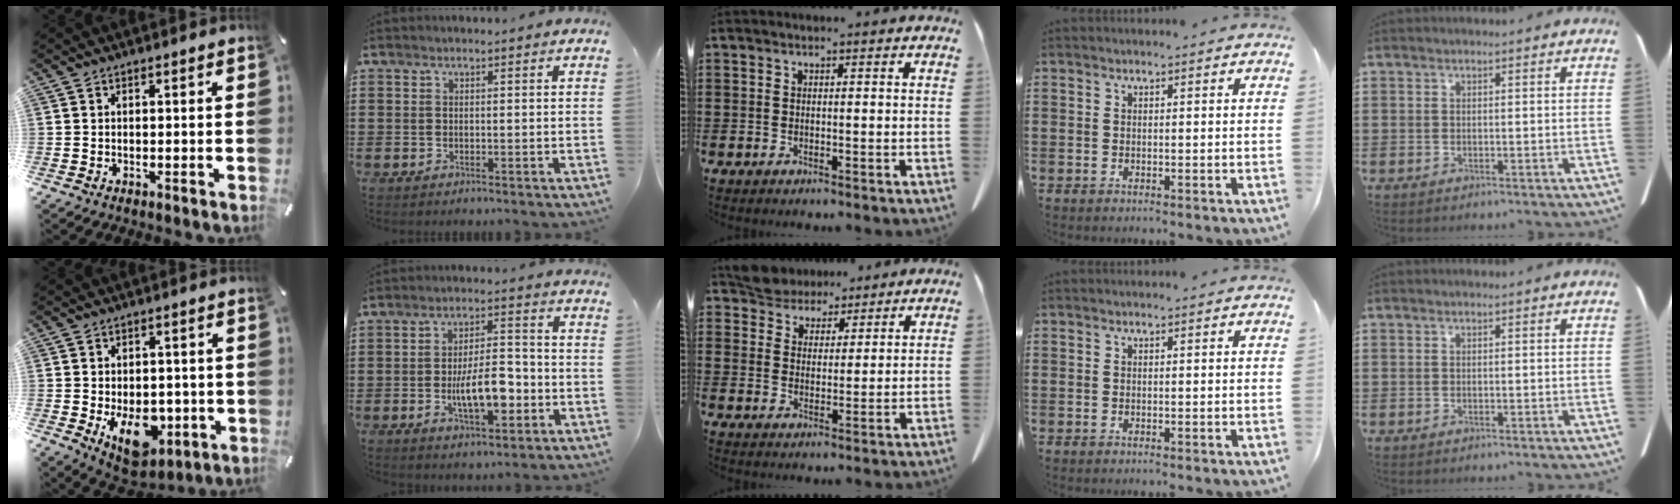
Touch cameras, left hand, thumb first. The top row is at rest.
{"thumb": {"total": 11.5, "force": [-3.1, 7.6, 8.0], "torque": [-0.116, -0.004, -0.050]}, "index": {"total": 9.2, "force": [-2.6, 3.7, 8.0], "torque": [-0.136, -0.005, -0.051]}, "middle": {"total": 5.3, "force": [4.9, 2.0, 0.0], "torque": [-0.026, -0.016, 0.092]}}